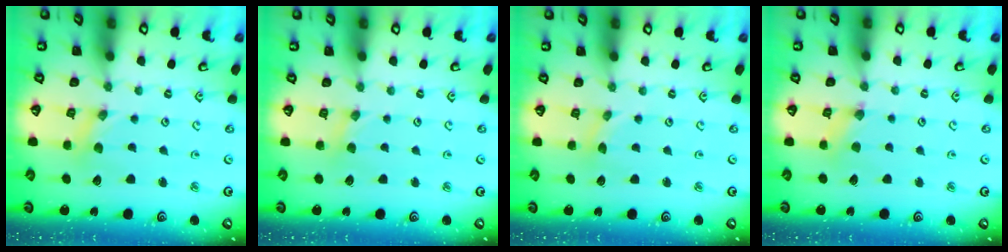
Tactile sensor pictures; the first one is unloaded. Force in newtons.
{"total": 0.6, "press": 0.6, "slide": 0.2}
{"total": 0.7, "press": 0.7, "slide": 0.1}
{"total": 1.2, "press": 1.1, "slide": 0.3}